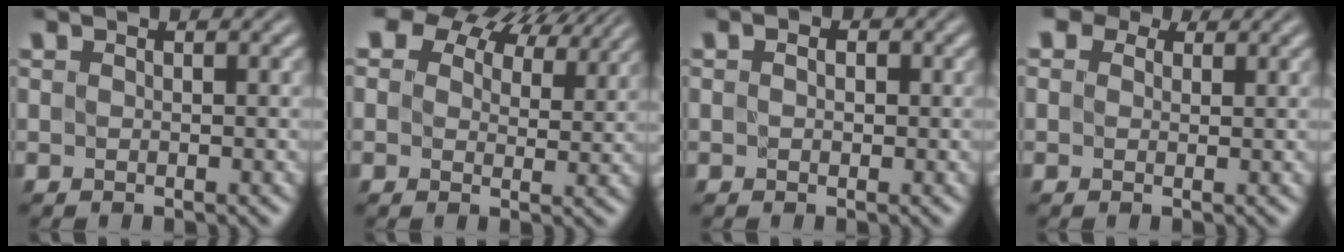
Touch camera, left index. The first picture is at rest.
{"total": 11.1, "force": [7.8, 5.8, 5.4], "torque": [-0.098, 0.013, 0.112]}
{"total": 1.9, "force": [0.7, 1.4, 1.1], "torque": [-0.016, 0.011, -0.010]}
{"total": 5.3, "force": [3.0, 3.6, 2.5], "torque": [-0.042, 0.018, 0.011]}